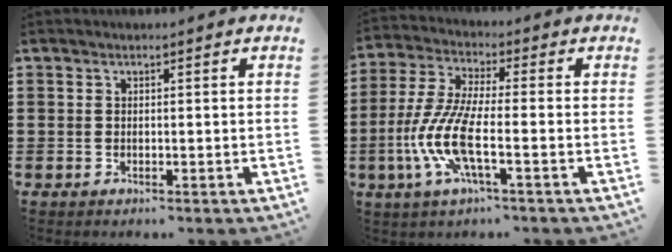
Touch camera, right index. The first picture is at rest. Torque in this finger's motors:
{"motor_torque": [2.14, 0.00, 1.05, 0.21]}